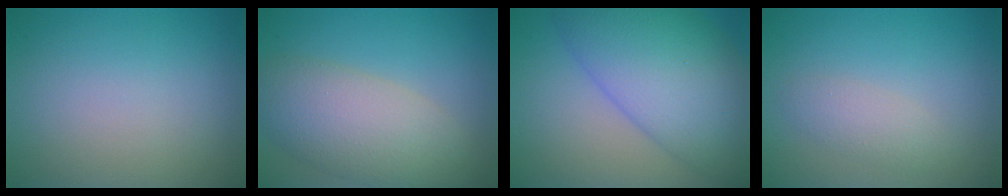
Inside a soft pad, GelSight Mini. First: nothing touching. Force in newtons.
{"total": 7.1, "press": 7.1, "slide": 0.5}
{"total": 11.5, "press": 11.5, "slide": 0.3}
{"total": 1.9, "press": 1.9, "slide": 0.0}